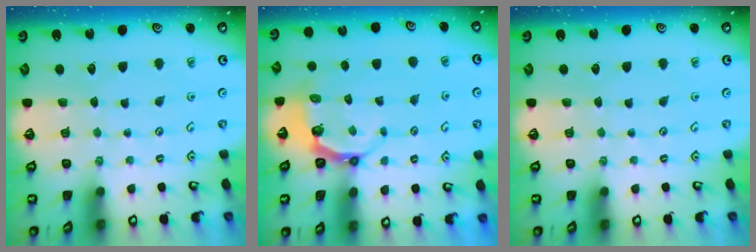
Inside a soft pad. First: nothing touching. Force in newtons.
{"total": 5.0, "press": 4.1, "slide": 2.9}
{"total": 0.0}